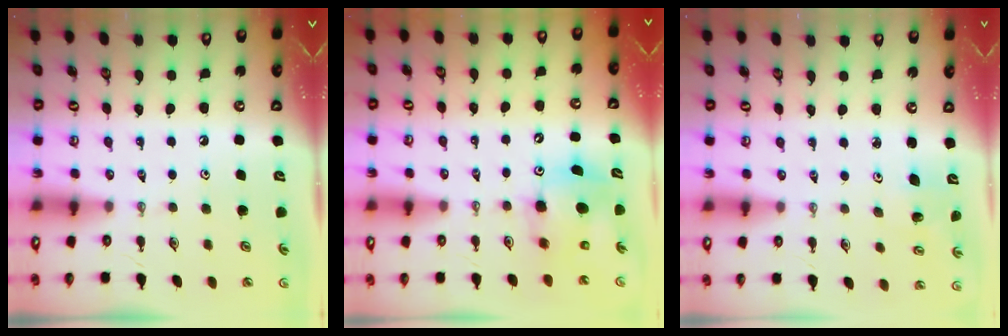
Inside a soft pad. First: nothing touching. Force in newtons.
{"total": 8.0, "press": 8.0, "slide": 0.7}
{"total": 2.0, "press": 2.0, "slide": 0.1}